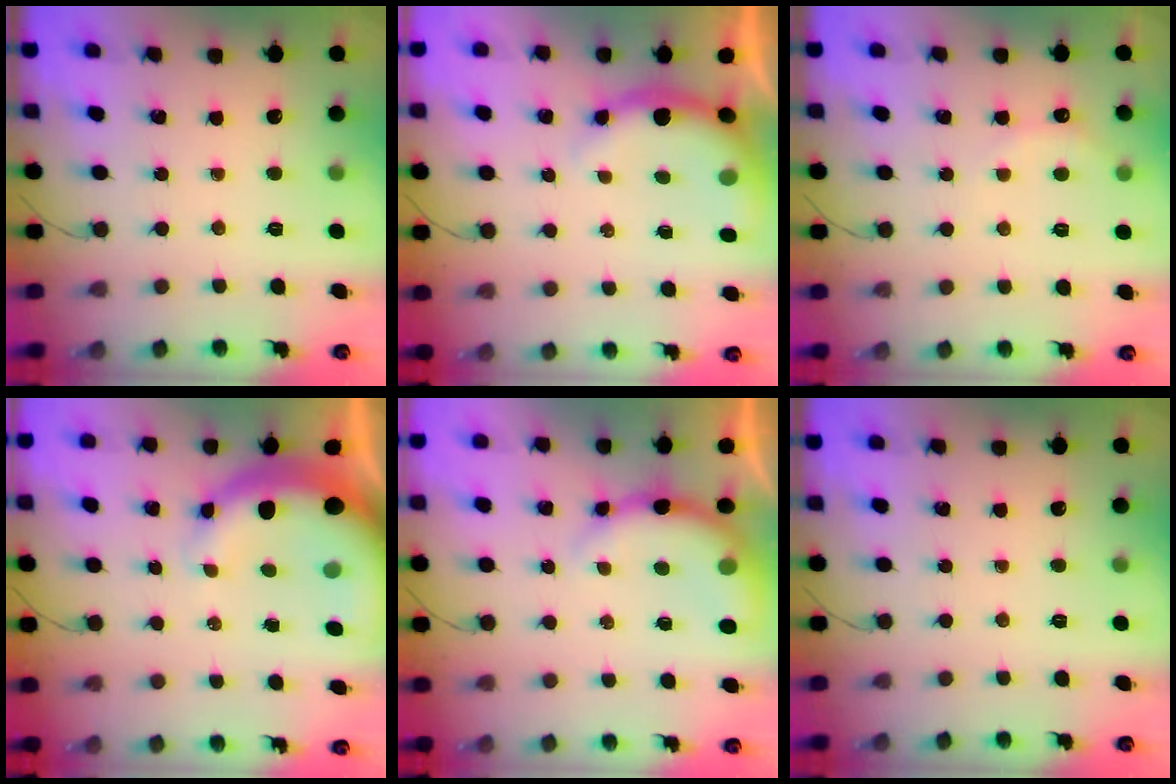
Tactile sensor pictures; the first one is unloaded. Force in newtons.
{"total": 7.3, "press": 7.3, "slide": 1.2}
{"total": 4.9, "press": 4.8, "slide": 0.9}
{"total": 13.5, "press": 13.2, "slide": 2.8}
{"total": 9.8, "press": 9.7, "slide": 1.5}
{"total": 0.0}